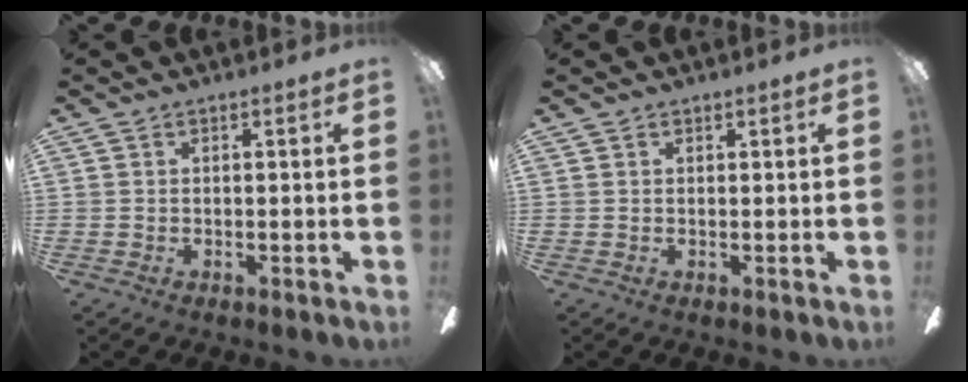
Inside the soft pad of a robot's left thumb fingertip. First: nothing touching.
{"total": 0.6, "force": [0.5, 0.3, 0.0], "torque": [0.000, 0.001, 0.010]}